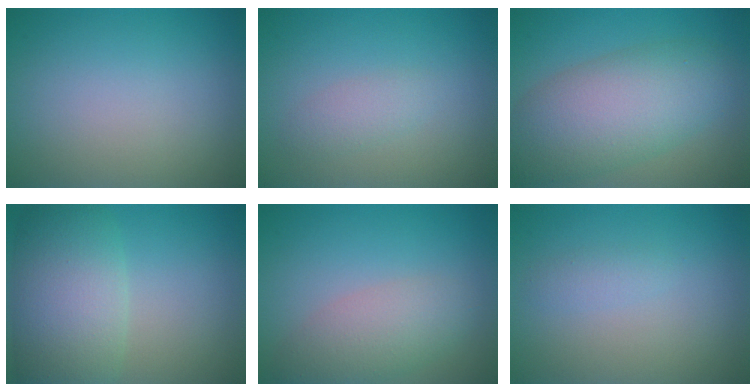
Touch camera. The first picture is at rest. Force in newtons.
{"total": 1.5, "press": 1.5, "slide": 0.1}
{"total": 8.3, "press": 8.2, "slide": 0.7}
{"total": 8.3, "press": 8.3, "slide": 0.4}
{"total": 3.8, "press": 3.8, "slide": 0.2}
{"total": 1.0, "press": 1.0, "slide": 0.1}